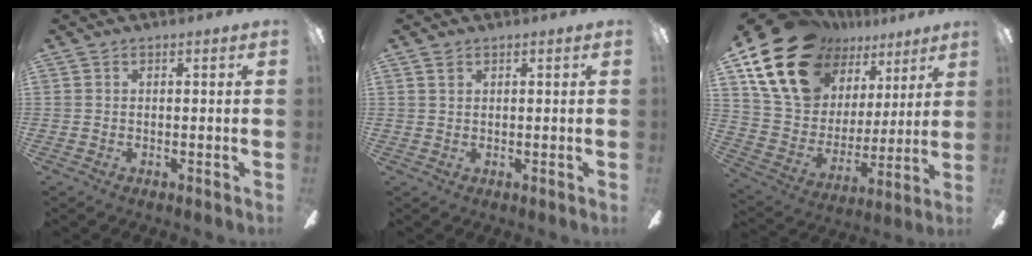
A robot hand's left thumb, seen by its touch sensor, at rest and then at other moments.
{"total": 1.1, "force": [0.7, 0.6, 0.5], "torque": [-0.013, 0.002, 0.013]}
{"total": 22.0, "force": [14.8, 13.0, 9.8], "torque": [-0.187, -0.081, 0.286]}